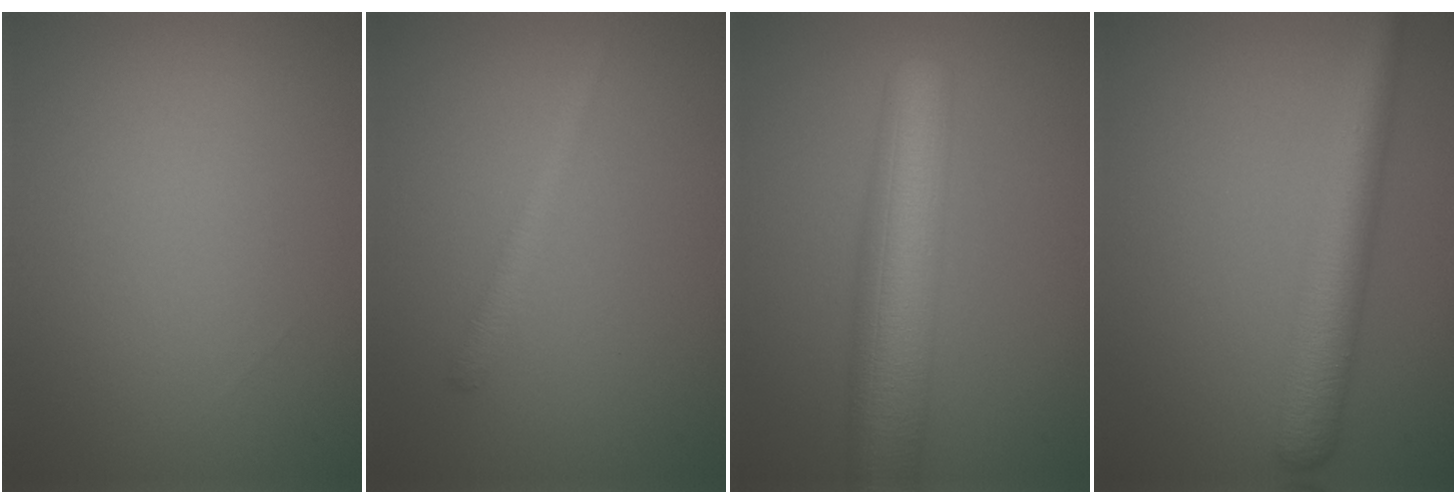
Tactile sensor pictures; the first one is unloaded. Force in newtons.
{"total": 1.5, "press": 1.5, "slide": 0.0}
{"total": 8.9, "press": 8.9, "slide": 0.3}
{"total": 5.0, "press": 5.0, "slide": 0.2}